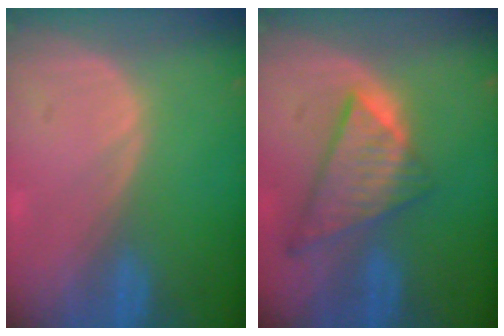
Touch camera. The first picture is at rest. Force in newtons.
{"total": 8.7, "press": 7.5, "slide": 4.5}